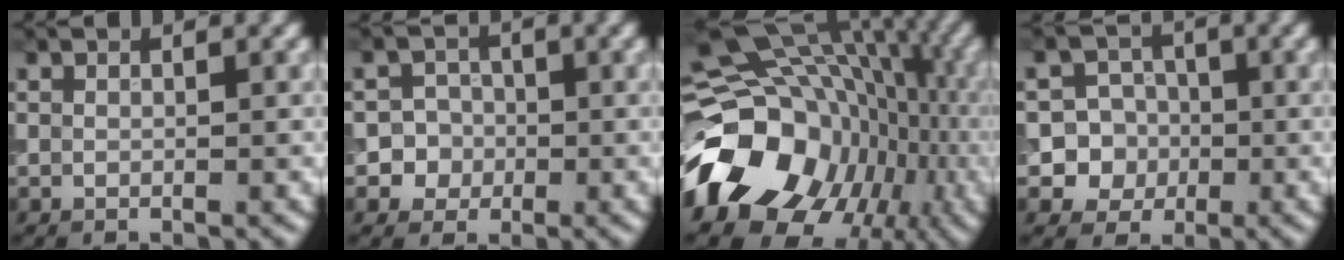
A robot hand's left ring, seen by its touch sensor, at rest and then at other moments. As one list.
[{"total": 4.0, "force": [-0.9, 3.9, 0.5], "torque": [0.024, 0.014, -0.033]}, {"total": 18.6, "force": [-5.3, 14.8, 10.1], "torque": [-0.185, 0.001, -0.077]}, {"total": 6.9, "force": [-1.2, 6.7, 1.2], "torque": [-0.002, 0.019, -0.043]}]